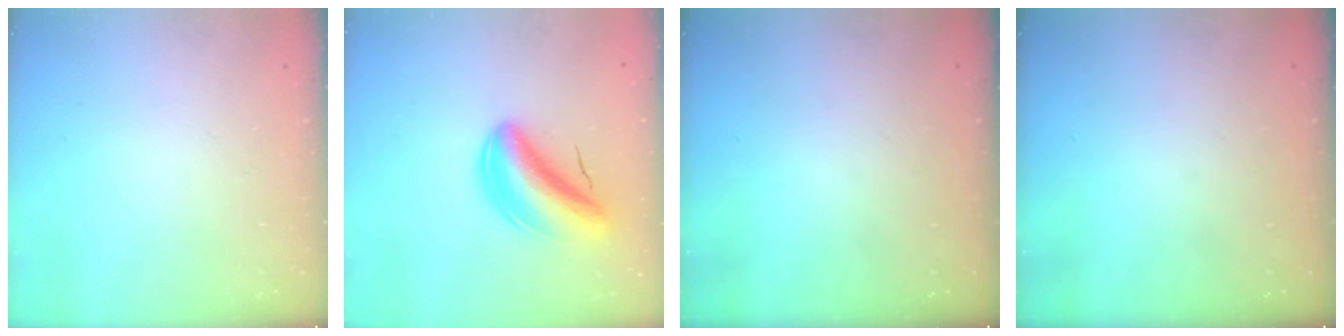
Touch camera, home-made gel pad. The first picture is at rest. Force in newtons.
{"total": 9.1, "press": 8.7, "slide": 2.7}
{"total": 0.0}
{"total": 0.0}